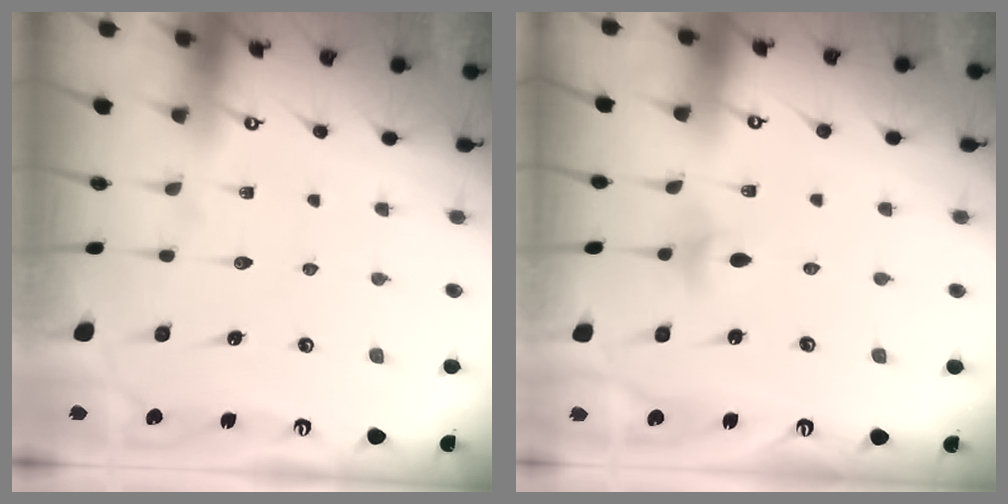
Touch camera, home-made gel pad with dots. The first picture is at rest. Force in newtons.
{"total": 2.8, "press": 2.7, "slide": 0.4}